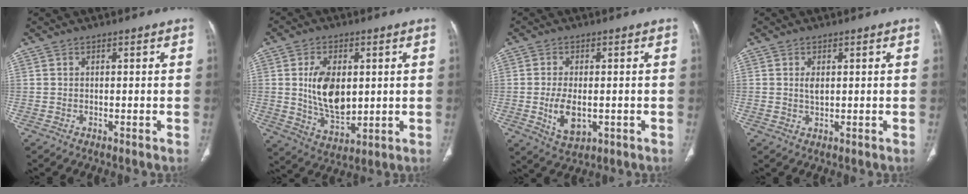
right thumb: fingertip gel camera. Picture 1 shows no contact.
{"total": 12.1, "force": [1.5, 7.3, 9.6], "torque": [-0.151, -0.018, 0.039]}
{"total": 7.1, "force": [-1.2, 4.0, 5.7], "torque": [-0.102, -0.007, -0.011]}
{"total": 2.0, "force": [0.5, 1.1, 1.6], "torque": [-0.028, -0.004, 0.011]}